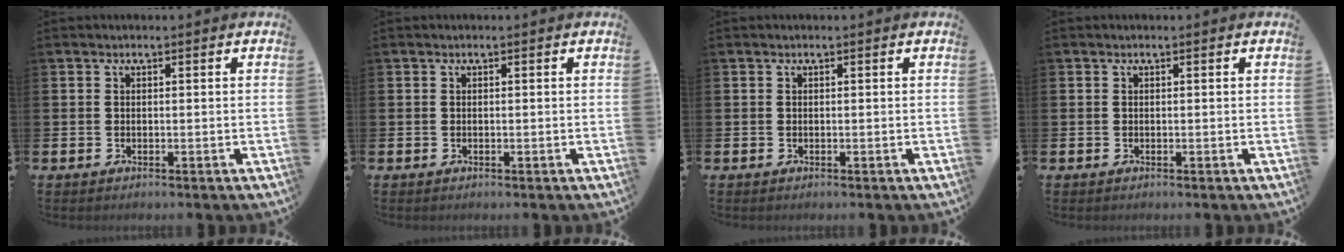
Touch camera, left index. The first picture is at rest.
{"total": 0.0}
{"total": 0.0}
{"total": 0.0}